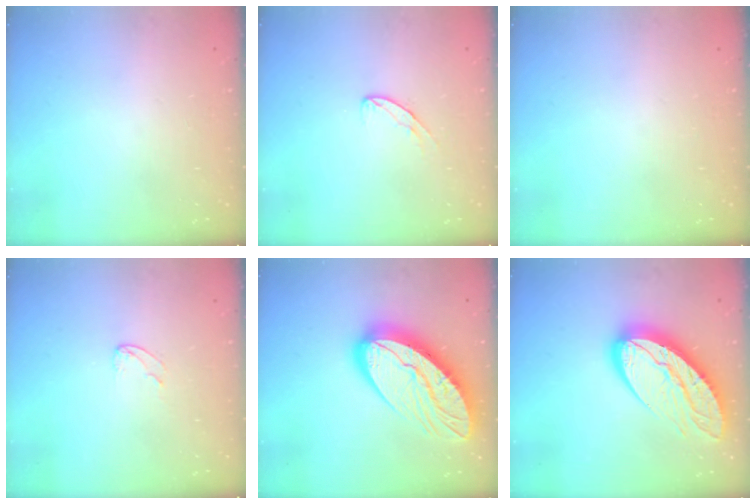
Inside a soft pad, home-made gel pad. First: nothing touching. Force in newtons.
{"total": 5.2, "press": 5.2, "slide": 0.3}
{"total": 0.0}
{"total": 3.8, "press": 3.8, "slide": 0.3}
{"total": 20.8, "press": 20.7, "slide": 2.0}
{"total": 17.2, "press": 17.1, "slide": 1.5}